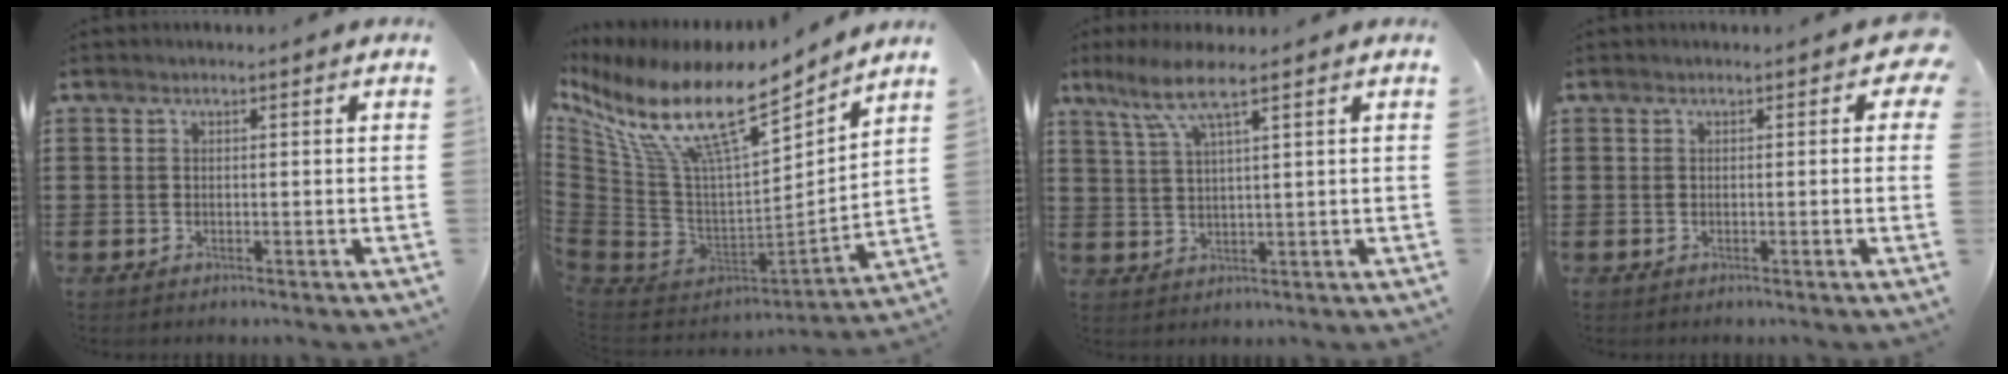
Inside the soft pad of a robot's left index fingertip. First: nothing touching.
{"total": 15.1, "force": [9.1, 4.5, 11.2], "torque": [-0.250, -0.064, 0.148]}
{"total": 6.5, "force": [4.0, 0.6, 5.1], "torque": [-0.119, -0.004, 0.066]}
{"total": 1.2, "force": [0.1, 0.6, 1.0], "torque": [-0.014, 0.001, -0.002]}